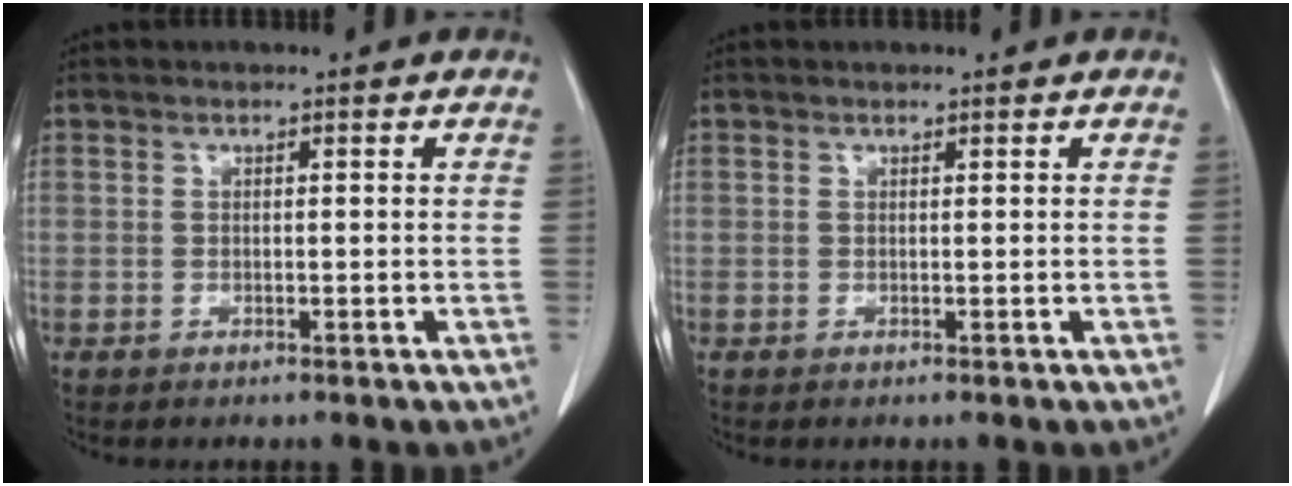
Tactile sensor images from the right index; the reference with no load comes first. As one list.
[{"total": 0.0}]